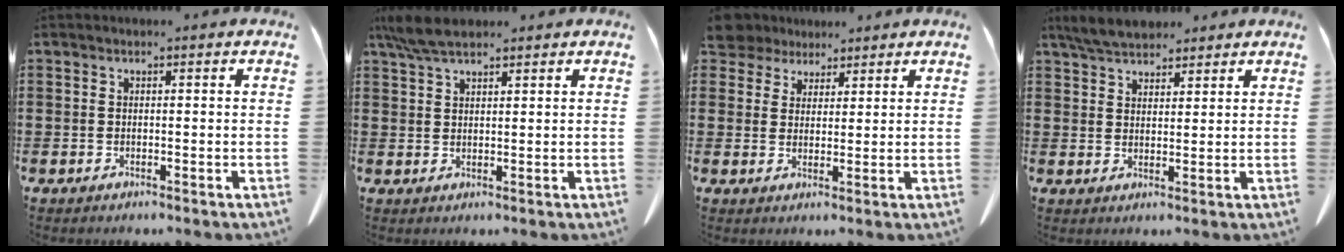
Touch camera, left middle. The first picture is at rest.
{"total": 5.2, "force": [4.0, 1.3, 3.1], "torque": [-0.070, -0.003, 0.077]}
{"total": 4.4, "force": [3.6, 2.3, 0.7], "torque": [-0.033, 0.000, 0.069]}
{"total": 5.0, "force": [4.5, 1.5, 1.7], "torque": [-0.046, -0.007, 0.086]}